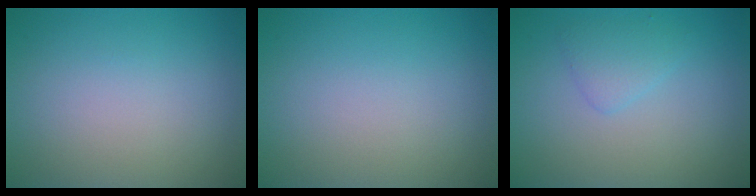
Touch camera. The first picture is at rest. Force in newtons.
{"total": 0.0}
{"total": 1.6, "press": 1.6, "slide": 0.1}